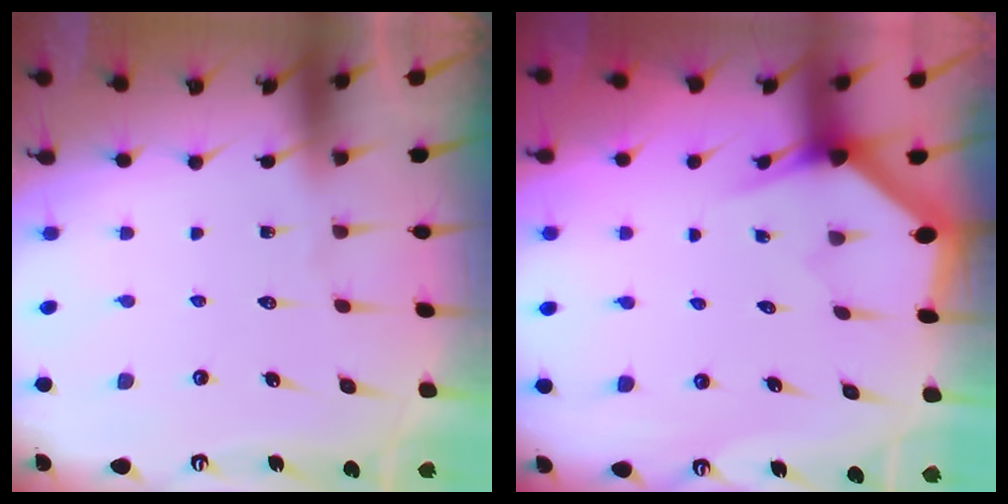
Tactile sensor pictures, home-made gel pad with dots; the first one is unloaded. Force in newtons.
{"total": 3.0, "press": 3.0, "slide": 0.2}